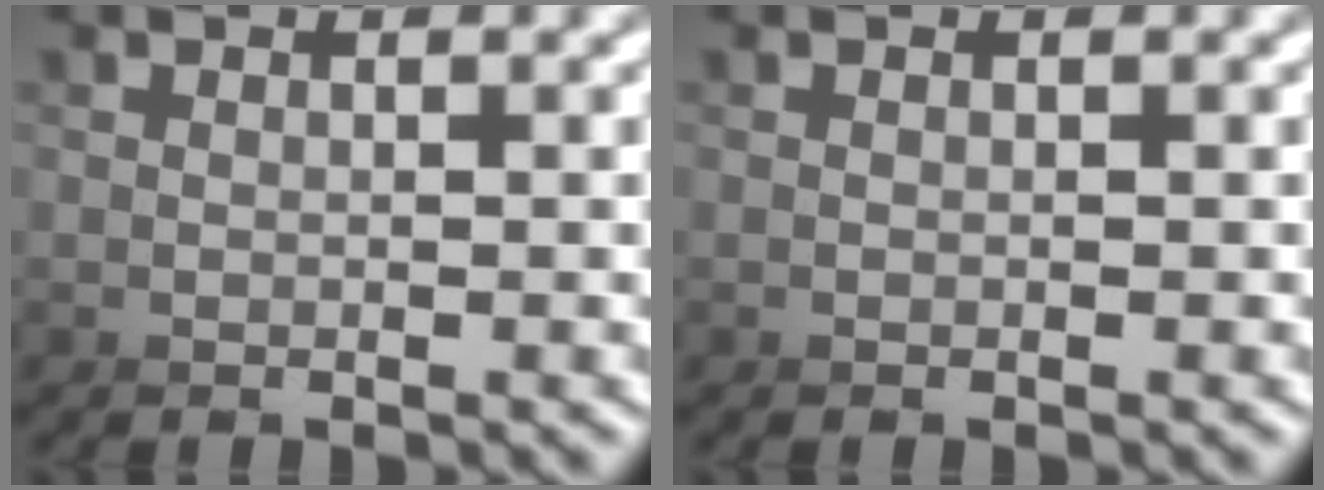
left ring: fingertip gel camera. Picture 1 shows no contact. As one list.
[{"total": 0.0}]